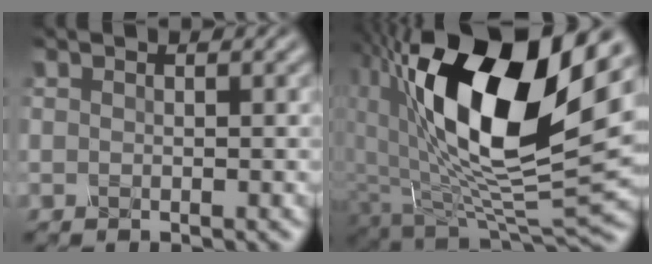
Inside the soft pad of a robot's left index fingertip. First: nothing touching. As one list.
[{"total": 17.1, "force": [5.0, 7.7, 14.4], "torque": [-0.270, -0.003, 0.087]}]